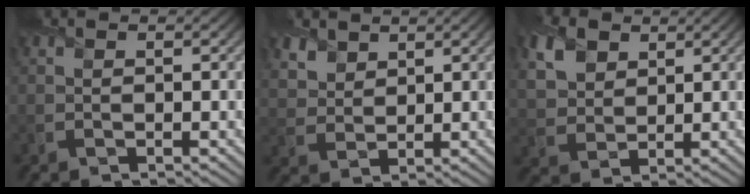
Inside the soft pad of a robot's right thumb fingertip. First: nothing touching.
{"total": 4.2, "force": [3.0, 2.5, 1.5], "torque": [-0.054, -0.009, 0.076]}
{"total": 6.3, "force": [3.2, 4.1, 3.4], "torque": [-0.095, 0.005, 0.066]}